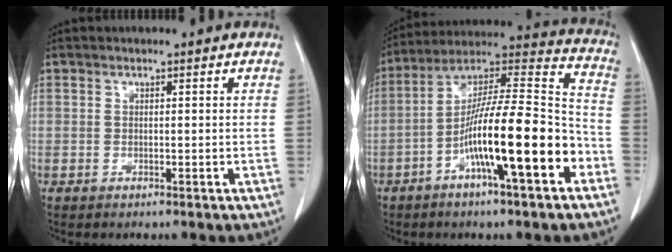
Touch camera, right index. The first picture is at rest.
{"total": 19.4, "force": [-7.1, 2.2, 17.9], "torque": [-0.304, 0.006, -0.122]}